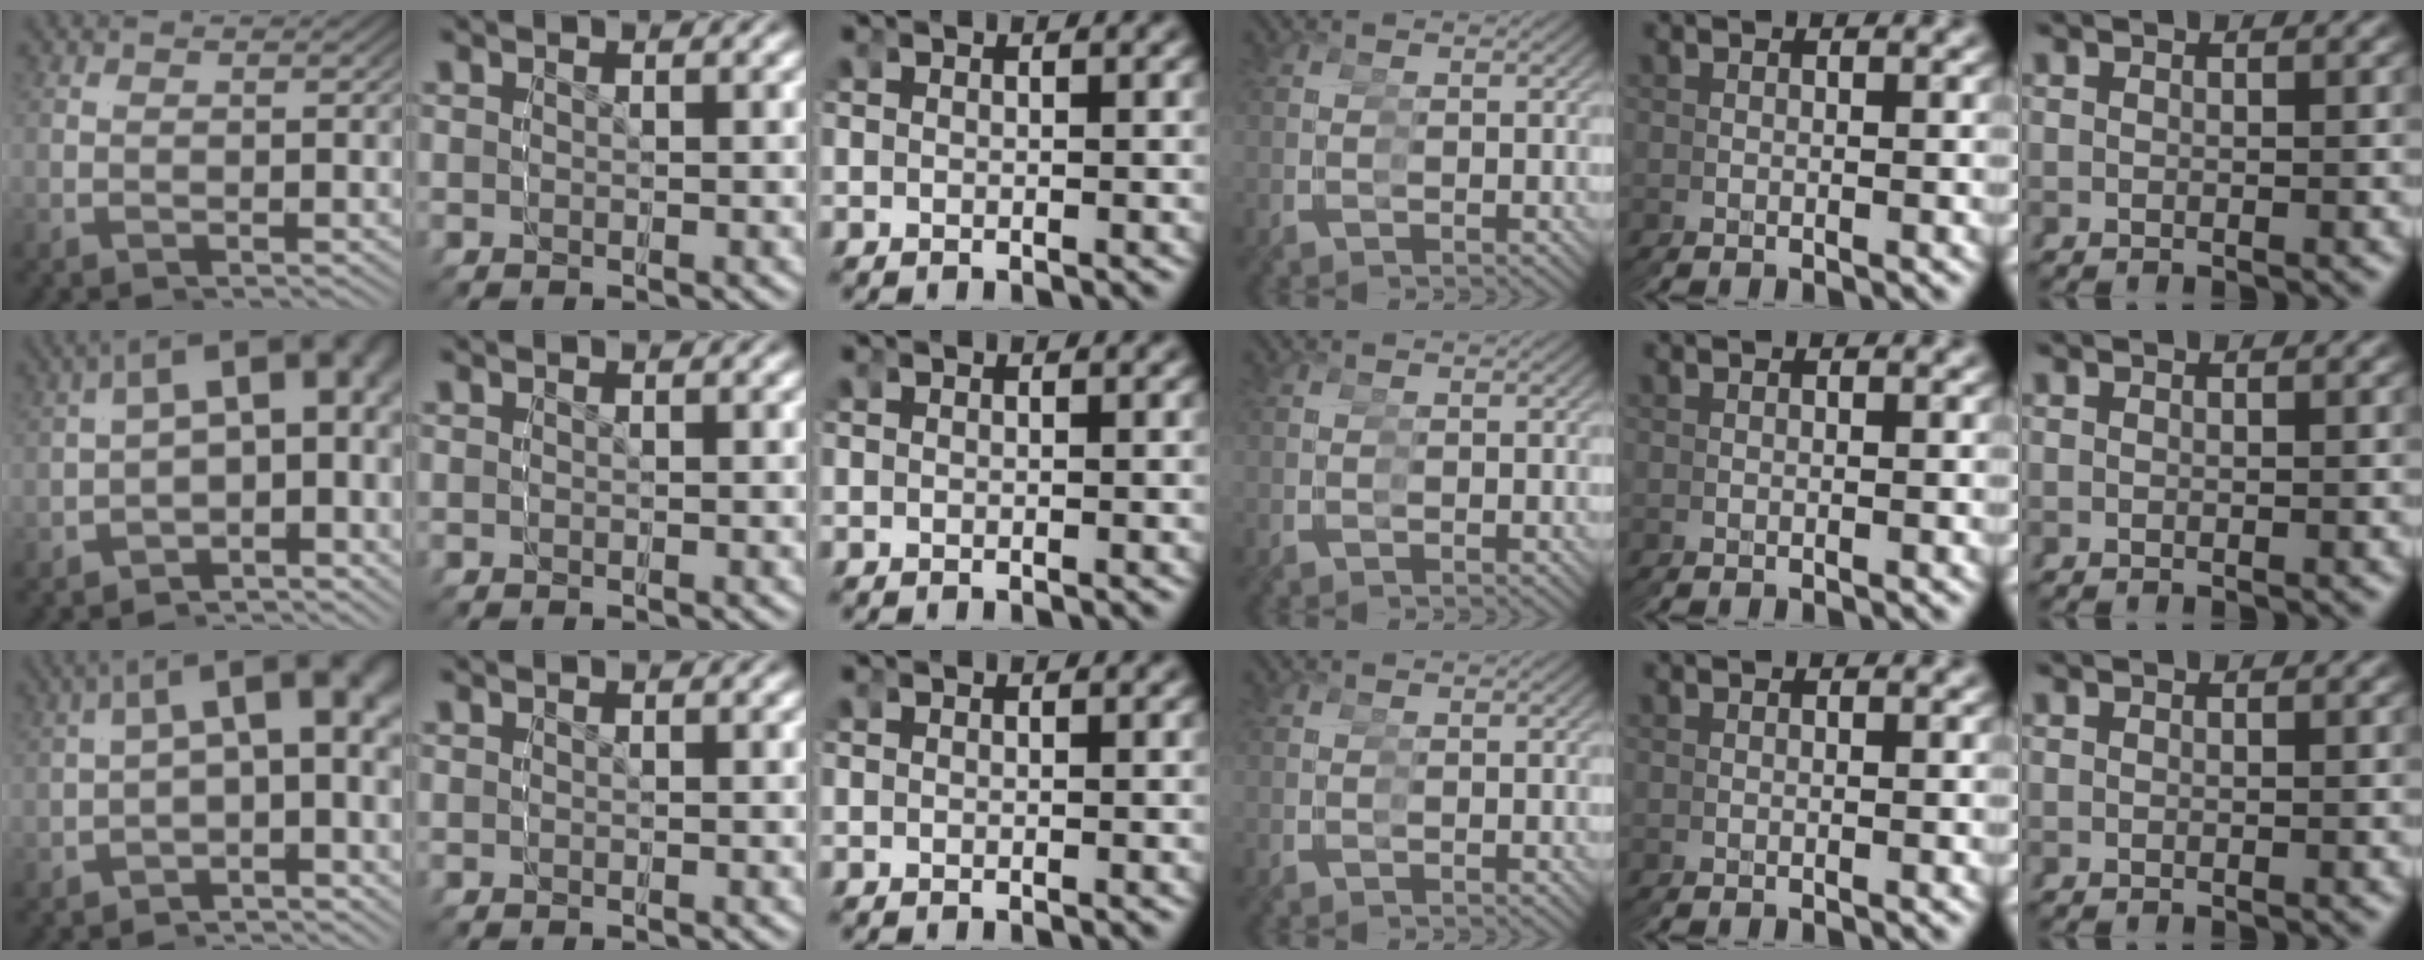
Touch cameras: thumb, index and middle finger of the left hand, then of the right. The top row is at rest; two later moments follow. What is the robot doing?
{"motion": "grasp_and_lifting", "object": "legos"}